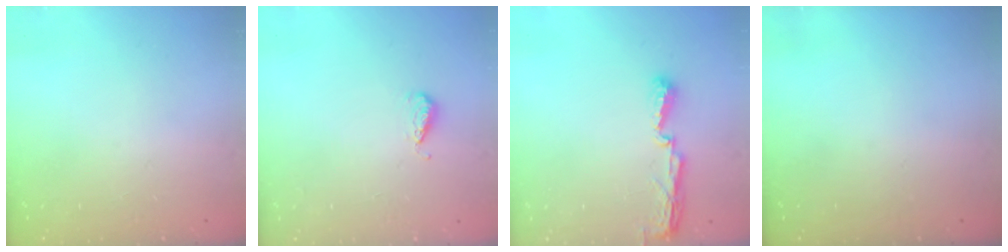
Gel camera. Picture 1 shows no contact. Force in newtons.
{"total": 4.0, "press": 3.8, "slide": 1.2}
{"total": 5.8, "press": 5.8, "slide": 0.5}
{"total": 0.0}